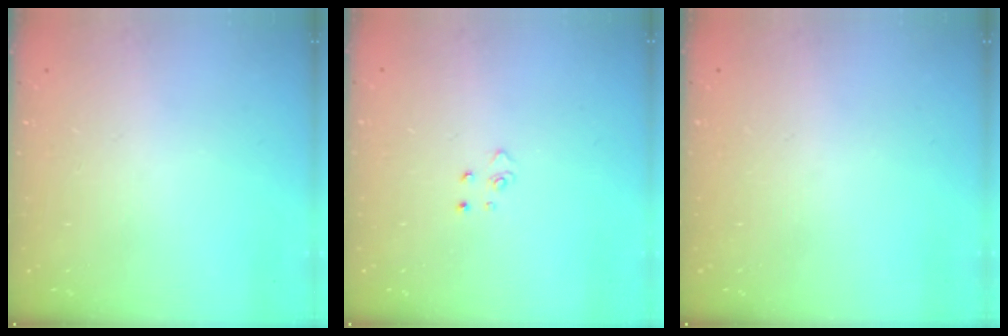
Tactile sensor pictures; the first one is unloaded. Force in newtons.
{"total": 2.6, "press": 2.6, "slide": 0.3}
{"total": 0.0}